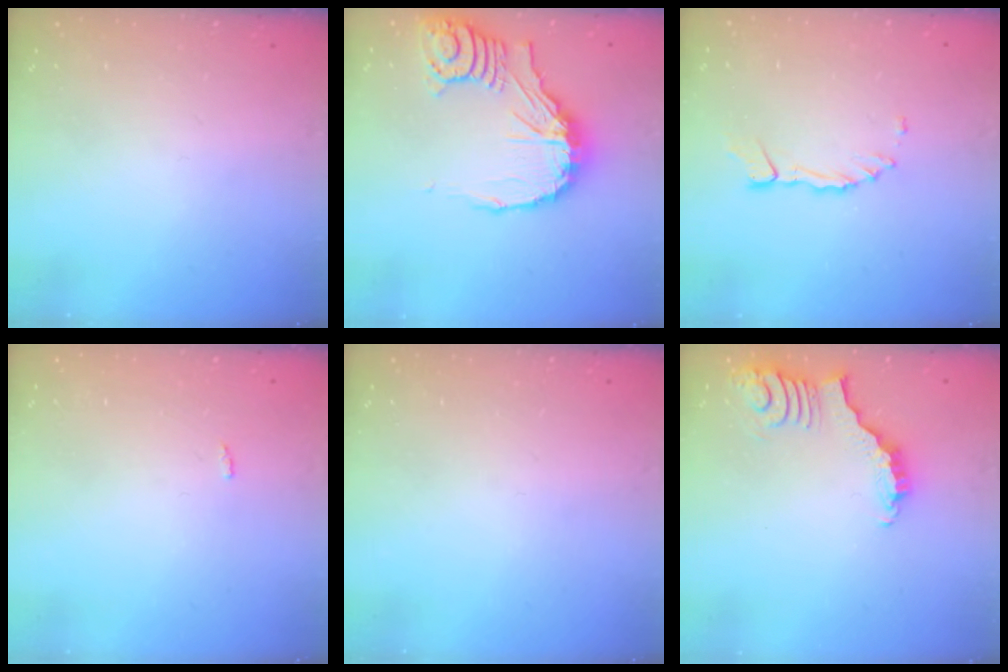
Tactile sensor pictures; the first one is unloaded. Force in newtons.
{"total": 16.1, "press": 16.0, "slide": 1.9}
{"total": 2.4, "press": 2.4, "slide": 0.3}
{"total": 2.5, "press": 2.5, "slide": 0.2}
{"total": 0.0}
{"total": 3.7, "press": 3.7, "slide": 0.7}